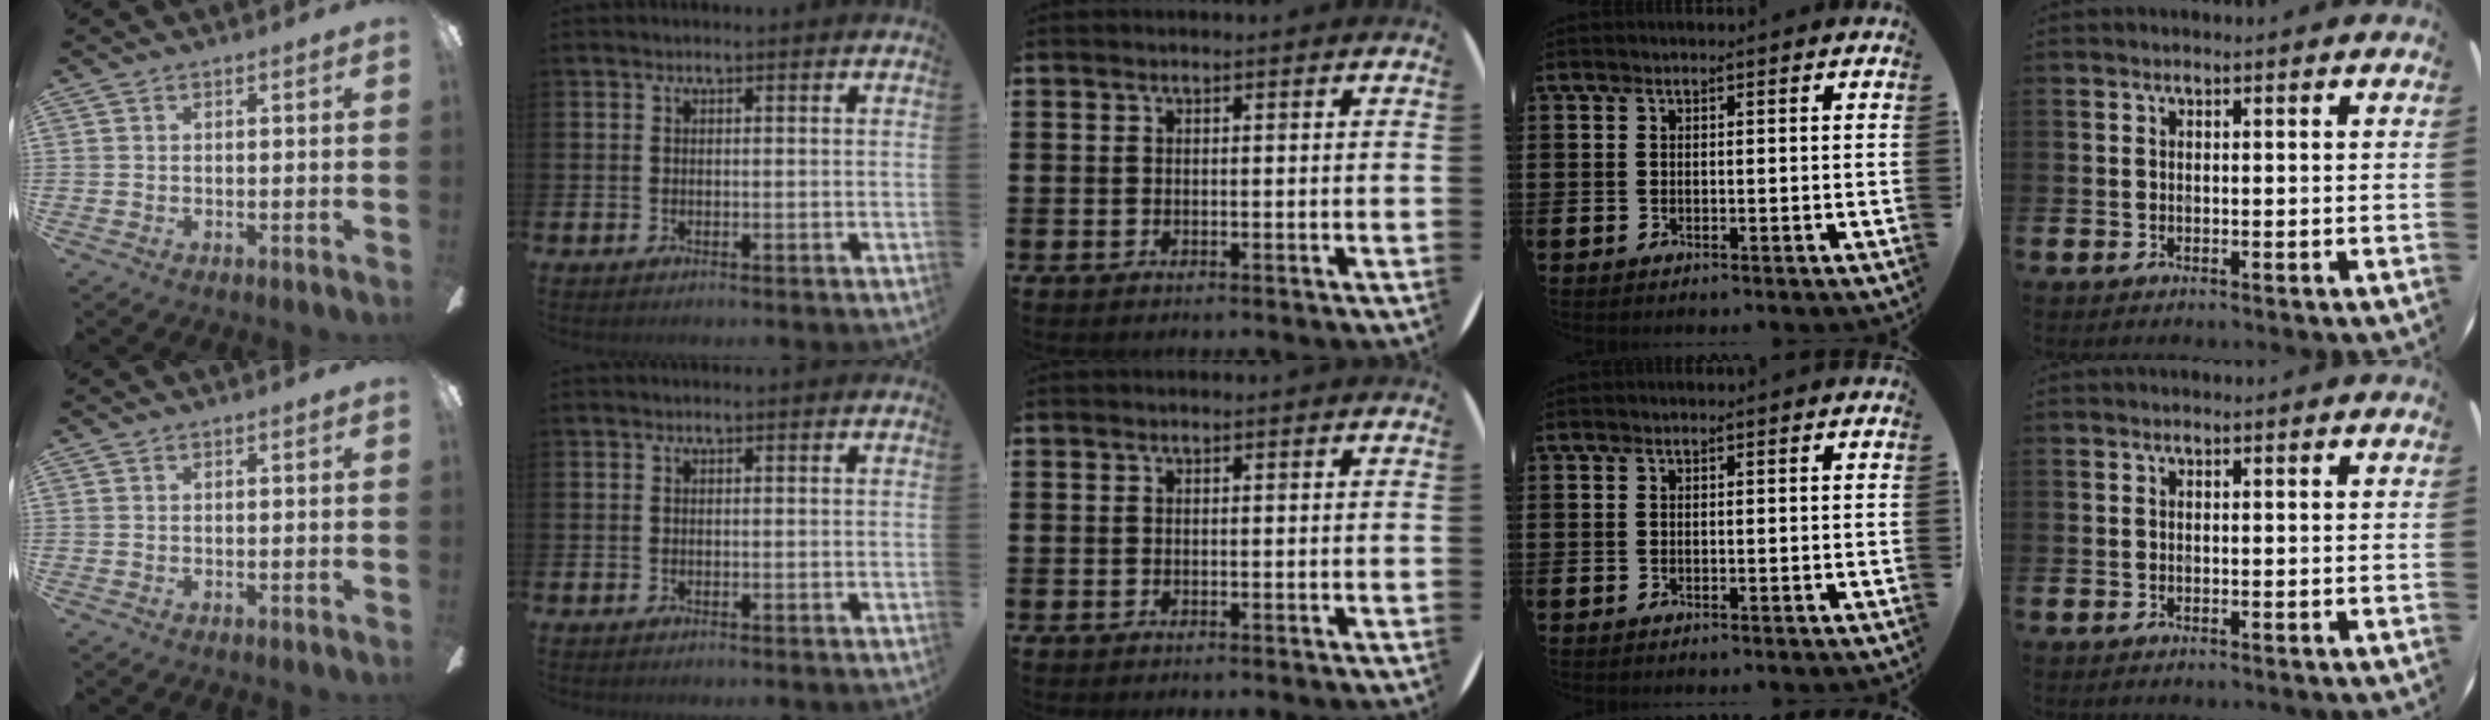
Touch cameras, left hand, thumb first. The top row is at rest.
{}